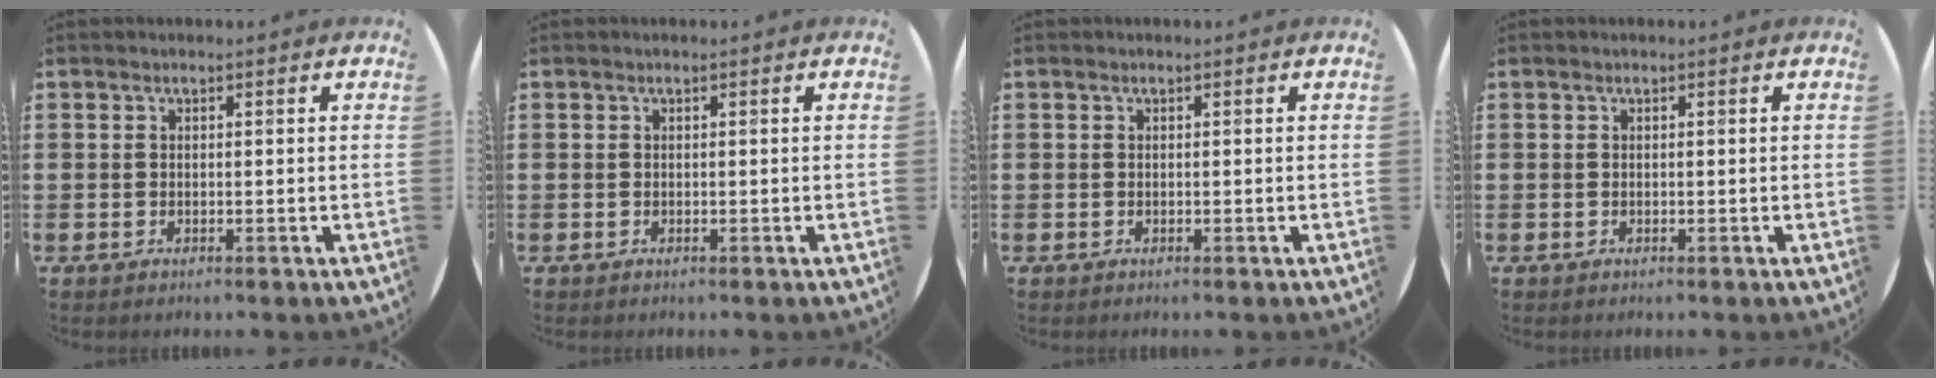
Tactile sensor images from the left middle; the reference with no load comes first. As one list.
[{"total": 0.0}, {"total": 0.0}, {"total": 0.0}]